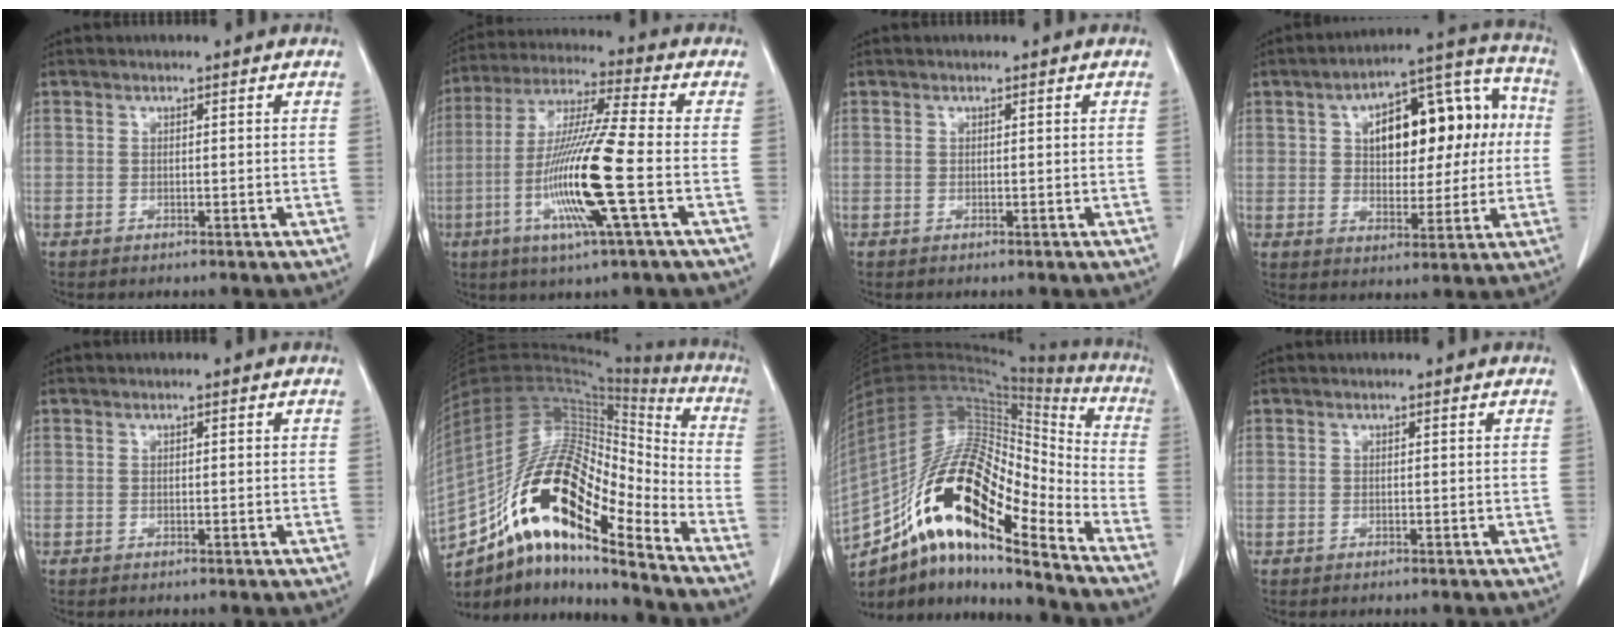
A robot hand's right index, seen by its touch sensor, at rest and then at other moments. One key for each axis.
{"total": 15.3, "fx": -4.0, "fy": -0.5, "fz": 14.8, "tx": -0.300, "ty": -0.014, "tz": -0.084}
{"total": 0.0}
{"total": 18.0, "fx": 3.1, "fy": 8.8, "fz": 15.4, "tx": -0.223, "ty": 0.052, "tz": 0.050}
{"total": 0.6, "fx": 0.2, "fy": 0.1, "fz": 0.6, "tx": -0.012, "ty": 0.001, "tz": 0.003}
{"total": 22.9, "fx": -13.4, "fy": 5.9, "fz": 17.5, "tx": -0.348, "ty": 0.015, "tz": -0.236}
{"total": 25.1, "fx": -14.3, "fy": 6.6, "fz": 19.5, "tx": -0.385, "ty": 0.009, "tz": -0.252}
{"total": 0.0}